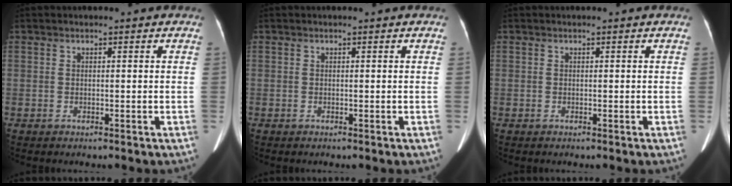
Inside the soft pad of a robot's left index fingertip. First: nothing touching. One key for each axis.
{"total": 0.0}
{"total": 0.0}